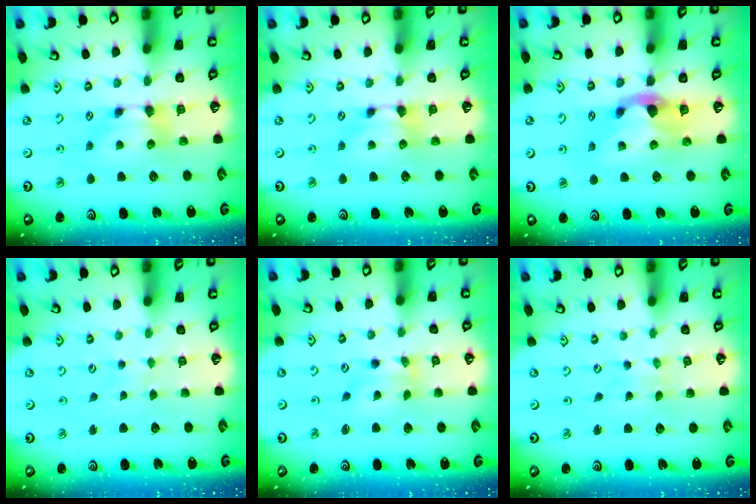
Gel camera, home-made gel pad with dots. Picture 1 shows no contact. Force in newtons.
{"total": 0.0}
{"total": 2.9, "press": 2.6, "slide": 1.3}
{"total": 4.0, "press": 4.0, "slide": 0.1}
{"total": 1.3, "press": 0.4, "slide": 1.3}
{"total": 5.0, "press": 5.0, "slide": 0.2}